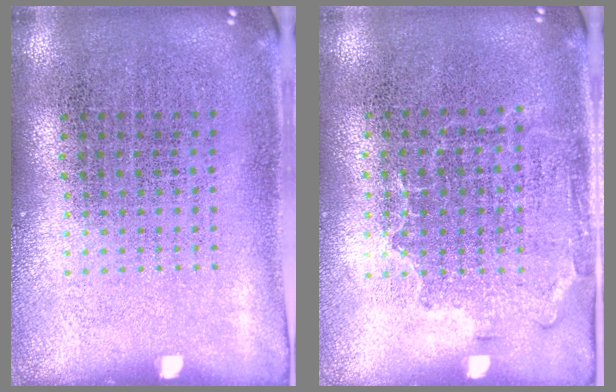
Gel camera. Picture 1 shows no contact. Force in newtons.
{"total": 1.4, "press": 1.1, "slide": 0.9}